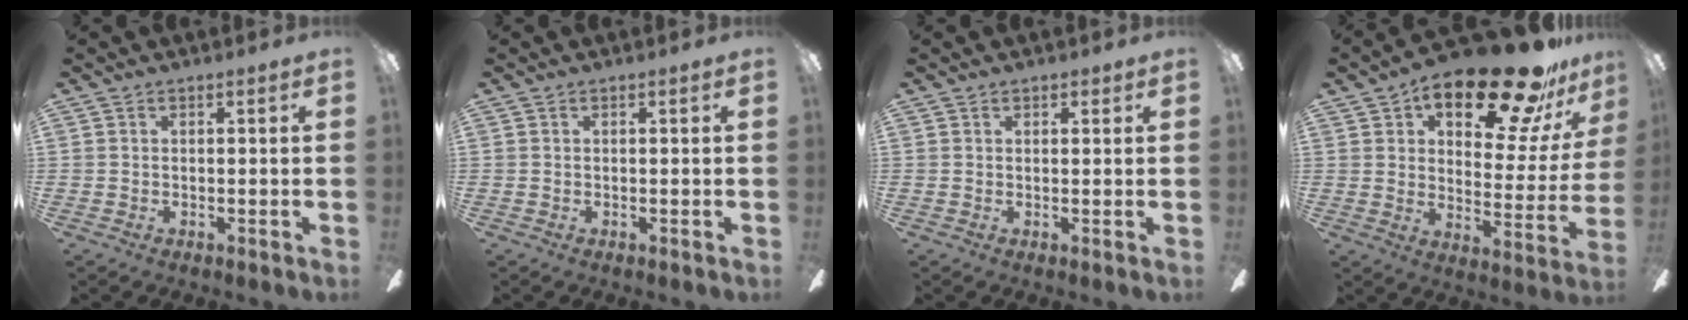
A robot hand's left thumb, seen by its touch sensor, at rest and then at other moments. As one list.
[{"total": 0.0}, {"total": 1.0, "force": [0.7, 0.6, 0.5], "torque": [-0.003, 0.000, 0.010]}, {"total": 22.2, "force": [15.5, 7.9, 13.8], "torque": [-0.194, -0.101, 0.250]}]